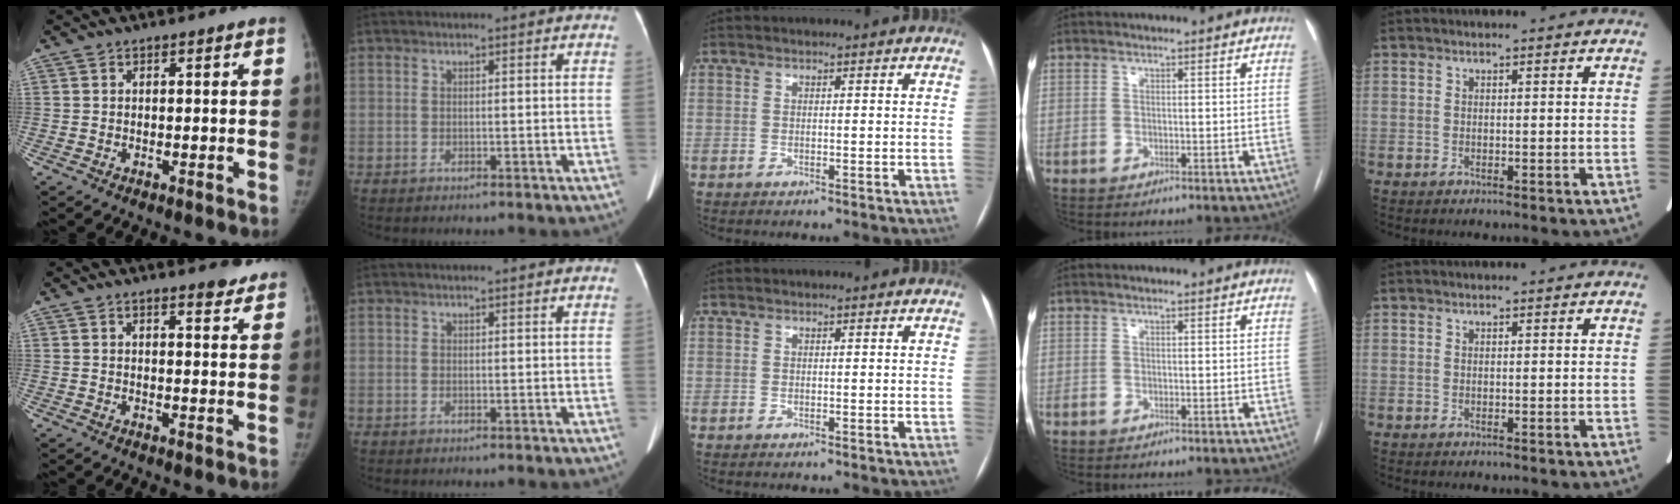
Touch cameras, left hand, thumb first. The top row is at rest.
{"thumb": {"total": 4.4, "force": [3.8, 1.1, 1.9], "torque": [-0.010, -0.023, 0.042]}}